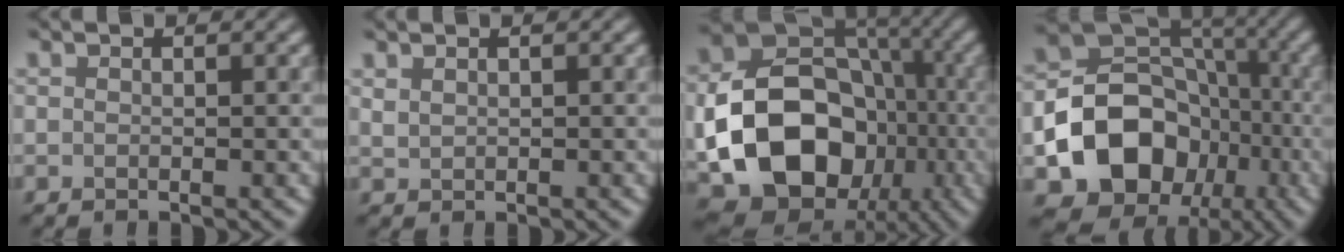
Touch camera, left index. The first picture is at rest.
{"total": 1.1, "force": [0.8, 0.6, 0.5], "torque": [-0.009, 0.001, 0.020]}
{"total": 16.1, "force": [-3.7, 12.3, 9.7], "torque": [-0.168, -0.022, -0.053]}
{"total": 11.9, "force": [-4.1, 9.5, 5.9], "torque": [-0.098, -0.009, -0.074]}